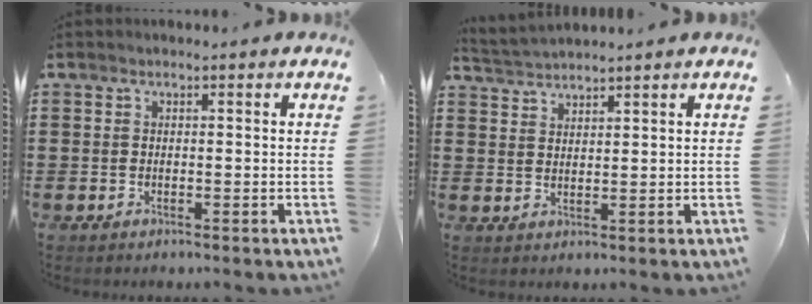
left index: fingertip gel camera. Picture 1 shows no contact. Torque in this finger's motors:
{"motor_torque": [2.14, 0.00, -0.06, 0.00]}